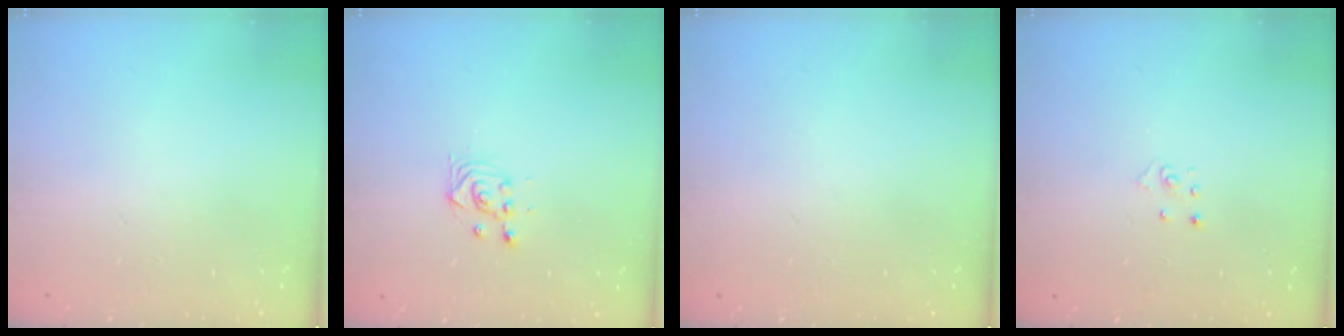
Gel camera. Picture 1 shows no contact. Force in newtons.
{"total": 3.3, "press": 3.2, "slide": 0.4}
{"total": 0.0}
{"total": 2.8, "press": 2.8, "slide": 0.3}